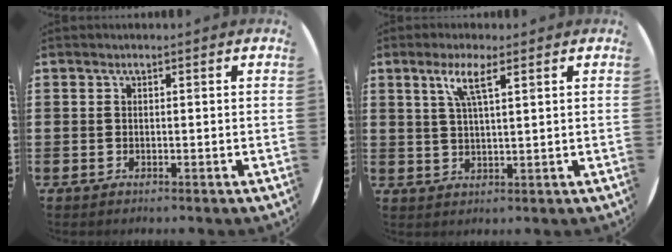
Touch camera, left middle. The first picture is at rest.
{"total": 4.5, "force": [2.6, 0.6, 3.7], "torque": [-0.079, 0.006, 0.042]}